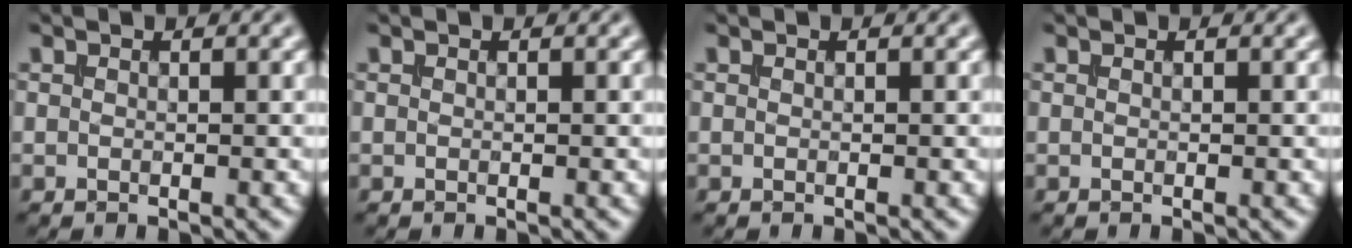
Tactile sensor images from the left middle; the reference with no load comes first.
{"total": 0.0}
{"total": 0.0}
{"total": 0.0}